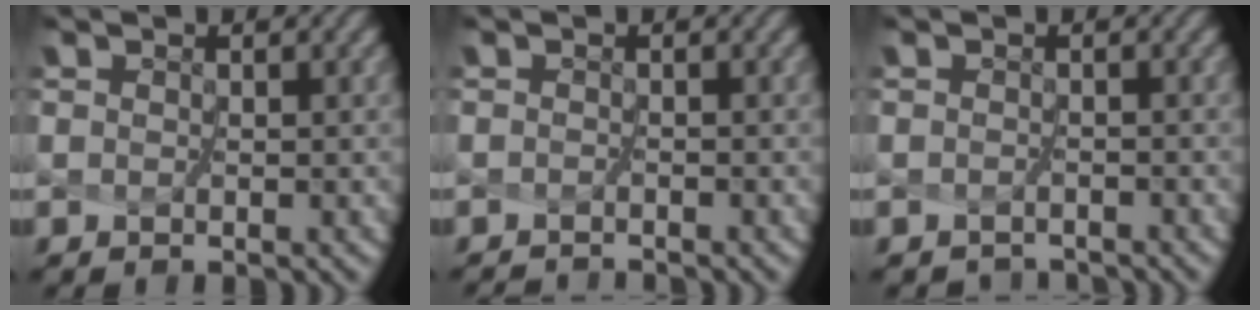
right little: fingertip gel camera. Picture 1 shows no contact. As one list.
[{"total": 1.7, "force": [-1.6, -0.6, -0.3], "torque": [-0.001, -0.013, -0.026]}, {"total": 1.8, "force": [-1.7, 0.3, -0.3], "torque": [0.005, -0.010, -0.033]}]